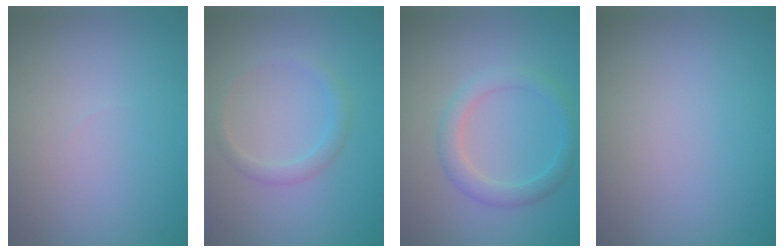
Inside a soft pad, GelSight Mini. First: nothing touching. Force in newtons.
{"total": 1.5, "press": 1.5, "slide": 0.1}
{"total": 2.4, "press": 2.4, "slide": 0.1}
{"total": 0.0}